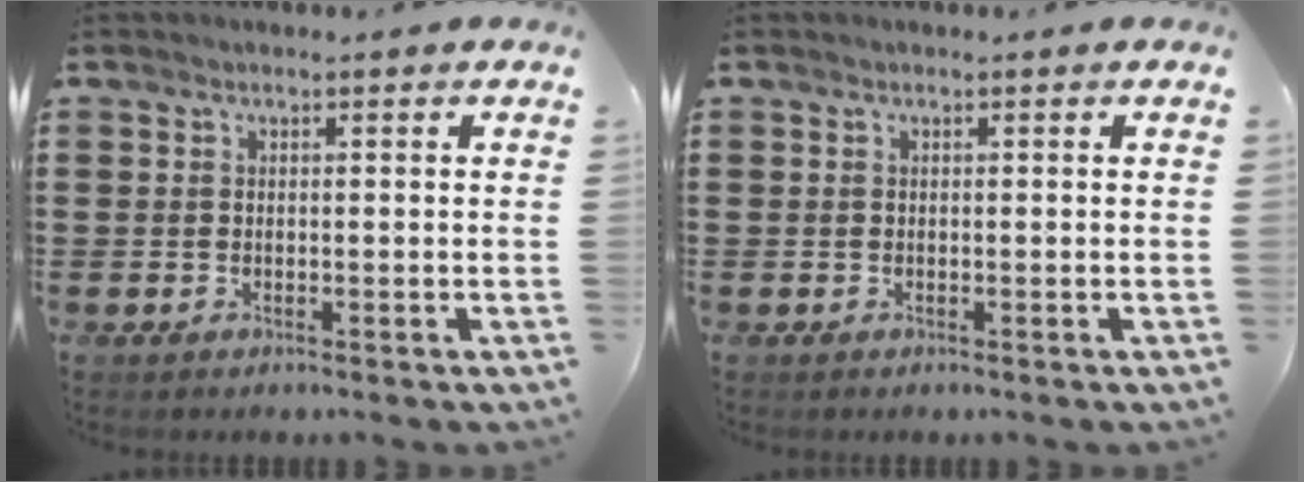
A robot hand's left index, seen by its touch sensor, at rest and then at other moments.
{"total": 0.0}